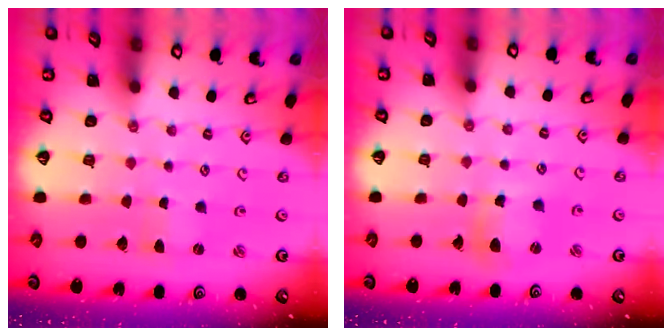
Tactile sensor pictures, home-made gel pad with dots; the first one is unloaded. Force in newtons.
{"total": 8.0, "press": 7.9, "slide": 1.3}